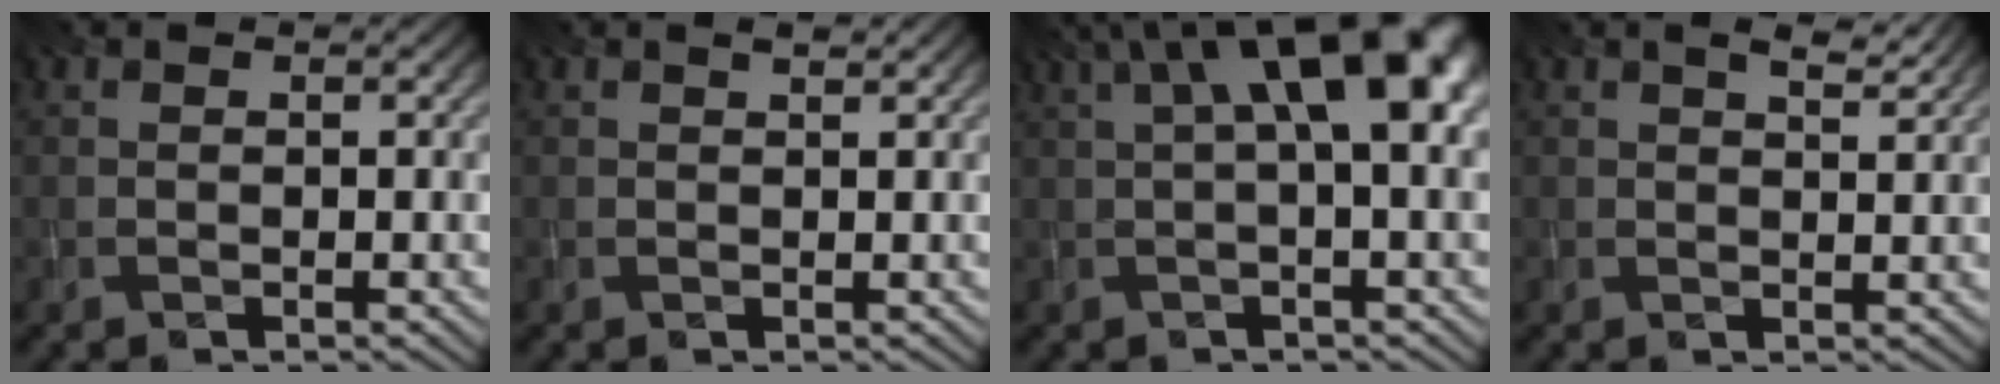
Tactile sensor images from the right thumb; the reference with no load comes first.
{"total": 0.8, "force": [0.5, 0.2, 0.5], "torque": [-0.010, -0.001, 0.010]}
{"total": 12.4, "force": [3.8, 4.2, 11.0], "torque": [-0.169, 0.018, 0.054]}
{"total": 3.0, "force": [2.0, 0.9, 2.1], "torque": [-0.035, -0.004, 0.034]}